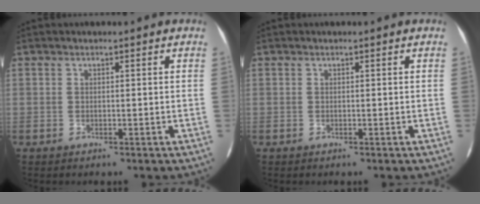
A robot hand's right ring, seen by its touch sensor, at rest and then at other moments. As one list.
[{"total": 0.0}]